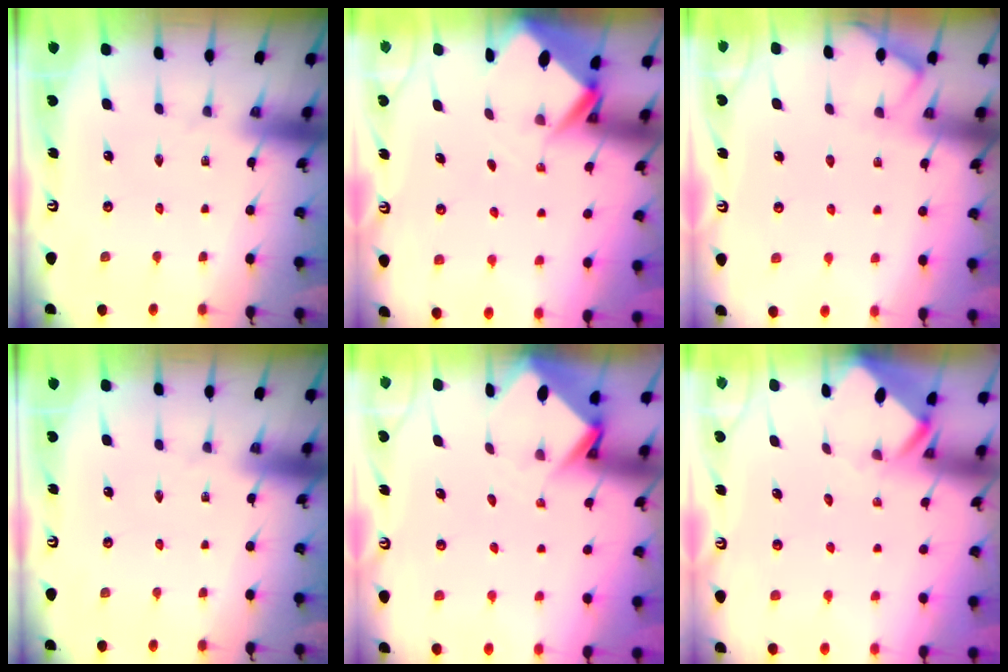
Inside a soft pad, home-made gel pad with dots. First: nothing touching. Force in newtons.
{"total": 2.8, "press": 2.8, "slide": 0.1}
{"total": 3.6, "press": 3.6, "slide": 0.6}
{"total": 0.0}
{"total": 3.4, "press": 3.4, "slide": 0.3}
{"total": 3.4, "press": 3.4, "slide": 0.3}